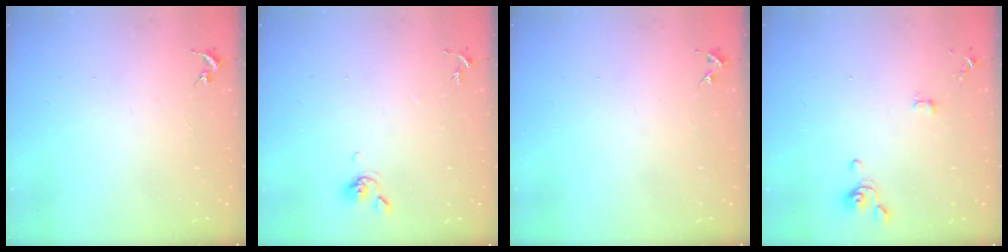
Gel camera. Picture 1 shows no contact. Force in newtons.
{"total": 5.5, "press": 5.5, "slide": 0.7}
{"total": 3.9, "press": 3.8, "slide": 0.6}
{"total": 4.4, "press": 4.1, "slide": 1.6}